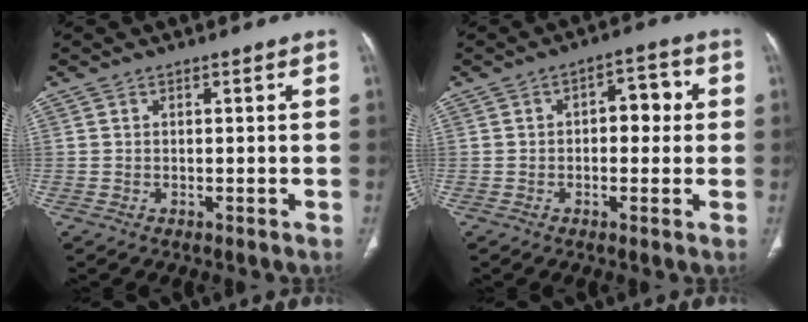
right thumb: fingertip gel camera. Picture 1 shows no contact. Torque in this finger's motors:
{"motor_torque": [-0.47, 0.52, -0.09, 0.20, 0.12]}